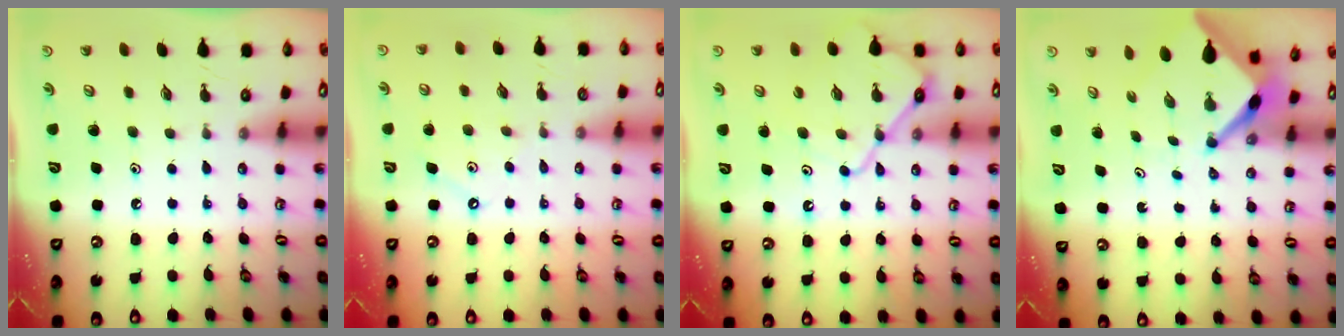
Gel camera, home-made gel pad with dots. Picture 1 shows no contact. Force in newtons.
{"total": 5.2, "press": 5.2, "slide": 0.2}
{"total": 11.4, "press": 11.4, "slide": 1.1}
{"total": 4.4, "press": 4.4, "slide": 0.5}